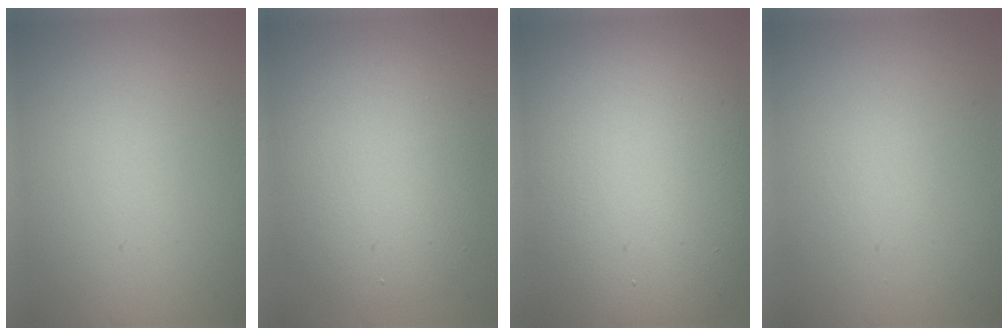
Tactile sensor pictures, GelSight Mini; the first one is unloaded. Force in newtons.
{"total": 6.4, "press": 6.4, "slide": 0.5}
{"total": 16.6, "press": 16.6, "slide": 0.4}
{"total": 0.0}